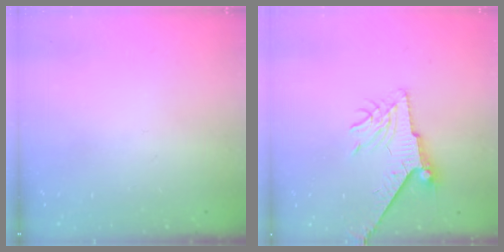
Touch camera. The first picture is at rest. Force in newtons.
{"total": 7.8, "press": 7.7, "slide": 0.9}